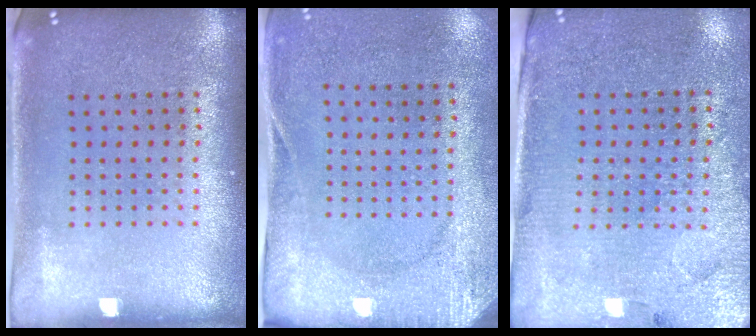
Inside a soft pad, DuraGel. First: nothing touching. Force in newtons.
{"total": 2.8, "press": 2.1, "slide": 1.8}
{"total": 3.0, "press": 2.9, "slide": 0.8}